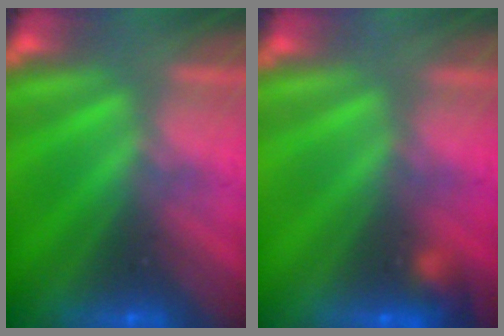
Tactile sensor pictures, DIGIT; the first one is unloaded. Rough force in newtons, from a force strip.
{"total": 3.0}